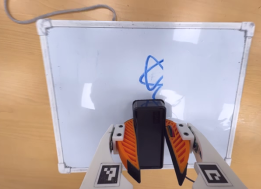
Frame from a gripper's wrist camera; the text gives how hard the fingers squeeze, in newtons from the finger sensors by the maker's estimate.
{"total": 9.1, "left": 9.1, "right": 9.2}